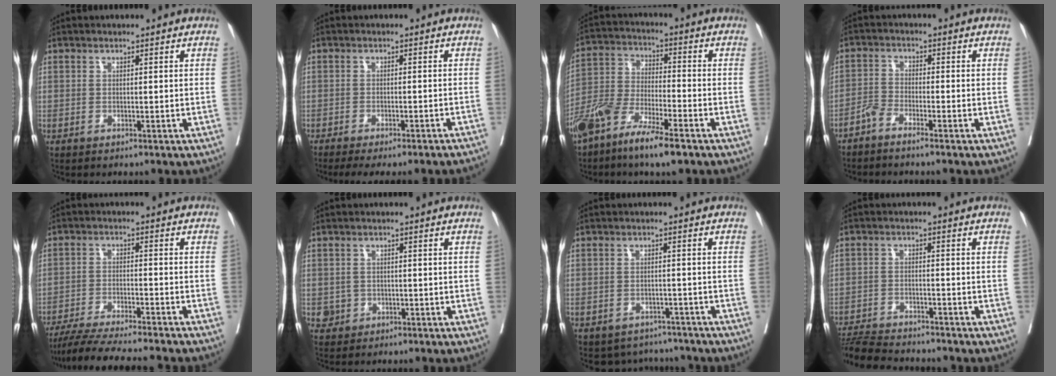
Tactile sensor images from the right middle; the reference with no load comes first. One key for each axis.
{"total": 10.9, "fx": -9.9, "fy": 0.1, "fz": 4.7, "tx": -0.045, "ty": -0.016, "tz": -0.119}
{"total": 10.5, "fx": -7.2, "fy": 1.9, "fz": 7.3, "tx": -0.155, "ty": -0.014, "tz": -0.144}
{"total": 2.7, "fx": -2.4, "fy": 0.1, "fz": 1.3, "tx": -0.035, "ty": 0.002, "tz": -0.054}
{"total": 12.9, "fx": -11.5, "fy": -0.5, "fz": 5.8, "tx": -0.082, "ty": -0.020, "tz": -0.183}
{"total": 2.1, "fx": -0.5, "fy": 2.0, "fz": 0.2, "tx": 0.003, "ty": 0.007, "tz": -0.003}
{"total": 5.1, "fx": -4.5, "fy": 2.2, "fz": -0.2, "tx": 0.018, "ty": 0.015, "tz": -0.055}
{"total": 8.1, "fx": -7.8, "fy": 0.0, "fz": 2.3, "tx": -0.035, "ty": -0.012, "tz": -0.132}